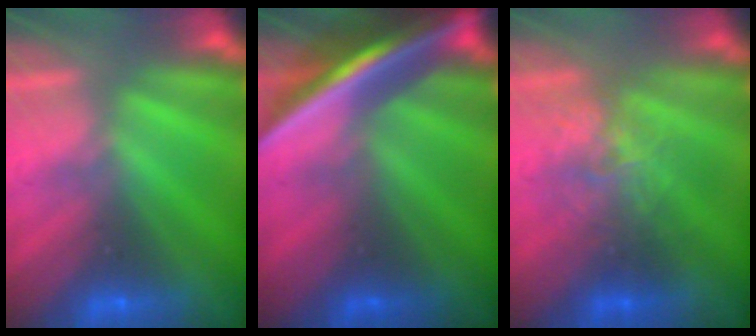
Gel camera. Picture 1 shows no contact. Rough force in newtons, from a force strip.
{"total": 5.5}
{"total": 2.4}